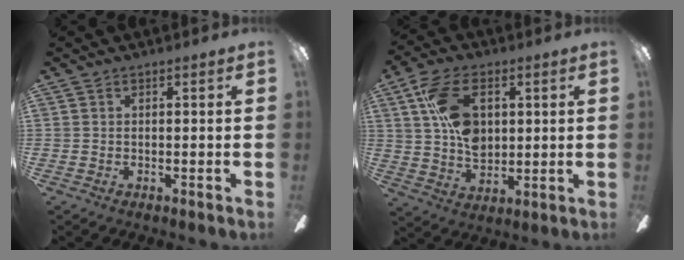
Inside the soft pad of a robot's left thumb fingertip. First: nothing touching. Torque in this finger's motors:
{"motor_torque": [1.53, 1.53, 1.30, -0.37, 0.41]}